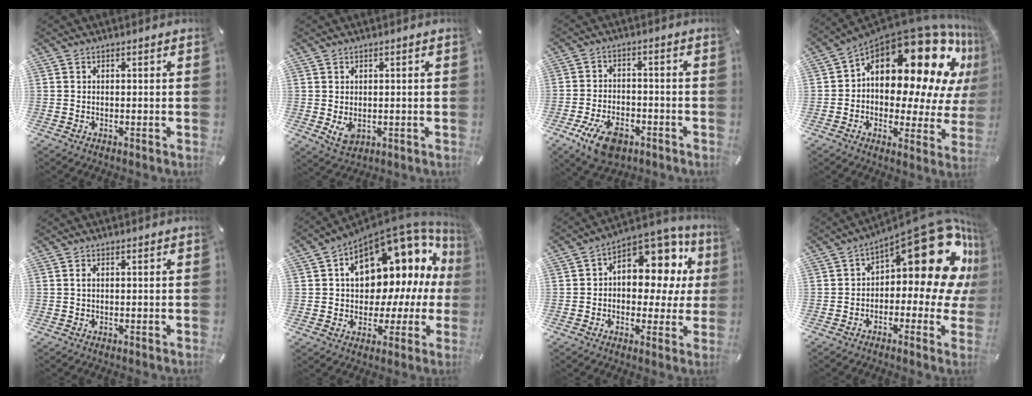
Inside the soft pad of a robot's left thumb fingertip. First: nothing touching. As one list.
[{"total": 3.6, "force": [-0.2, 2.7, 2.3], "torque": [-0.053, -0.007, -0.006]}, {"total": 9.4, "force": [-4.9, 5.4, 5.9], "torque": [-0.125, 0.016, -0.087]}, {"total": 23.1, "force": [11.3, 12.0, 16.1], "torque": [-0.228, -0.097, 0.189]}, {"total": 0.7, "force": [0.0, 0.2, 0.6], "torque": [-0.013, 0.001, 0.000]}, {"total": 16.1, "force": [5.7, 10.4, 10.9], "torque": [-0.148, -0.061, 0.089]}, {"total": 11.8, "force": [4.4, 8.1, 7.4], "torque": [-0.096, -0.047, 0.078]}, {"total": 21.9, "force": [9.5, 10.4, 16.8], "torque": [-0.202, -0.077, 0.162]}]